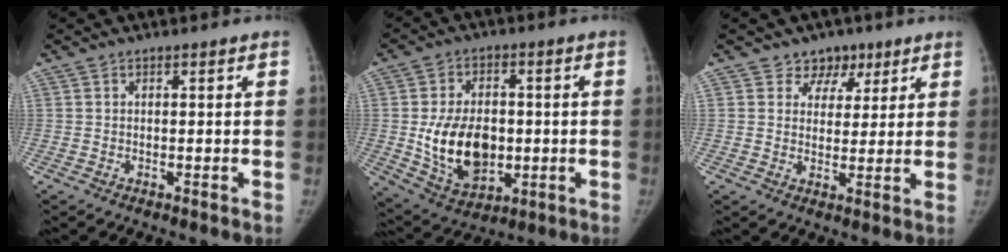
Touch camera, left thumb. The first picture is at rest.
{"total": 14.8, "force": [-1.0, 10.2, 10.6], "torque": [-0.150, -0.006, 0.000]}
{"total": 5.3, "force": [3.3, 4.1, 0.6], "torque": [0.025, -0.016, 0.050]}